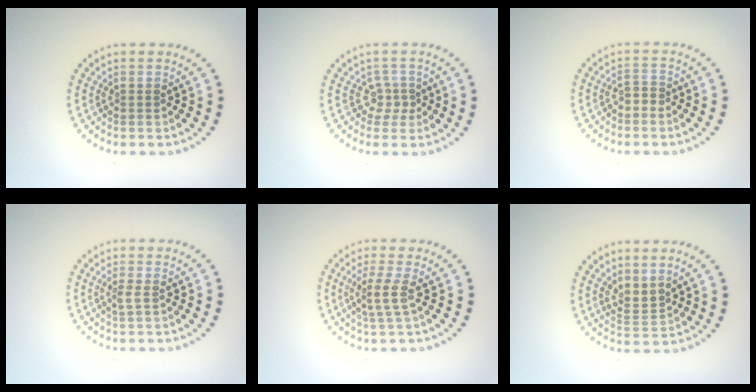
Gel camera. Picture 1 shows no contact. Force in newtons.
{"total": 1.7, "press": 1.1, "slide": 1.3}
{"total": 1.0, "press": 0.8, "slide": 0.6}
{"total": 0.9, "press": 0.7, "slide": 0.6}
{"total": 2.1, "press": 1.6, "slide": 1.4}
{"total": 2.0, "press": 1.6, "slide": 1.3}